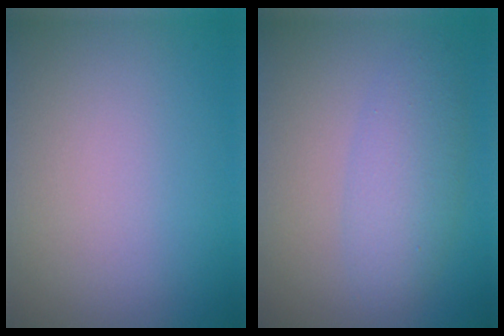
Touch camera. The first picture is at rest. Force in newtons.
{"total": 3.7, "press": 3.7, "slide": 0.1}